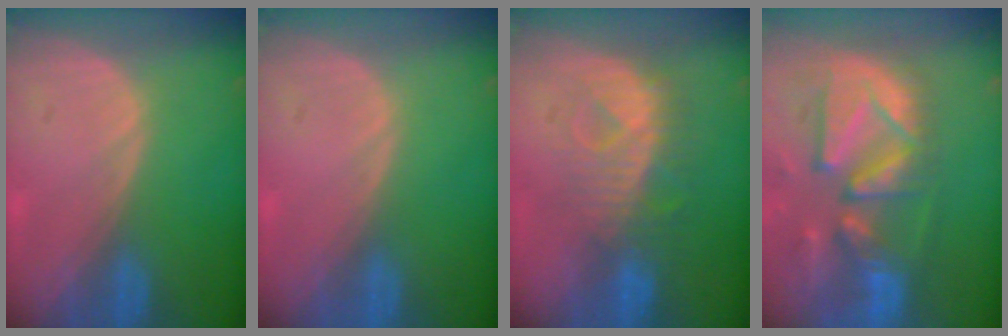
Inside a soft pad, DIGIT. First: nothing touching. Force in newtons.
{"total": 0.0}
{"total": 8.1, "press": 7.9, "slide": 2.0}
{"total": 13.3, "press": 11.4, "slide": 6.9}